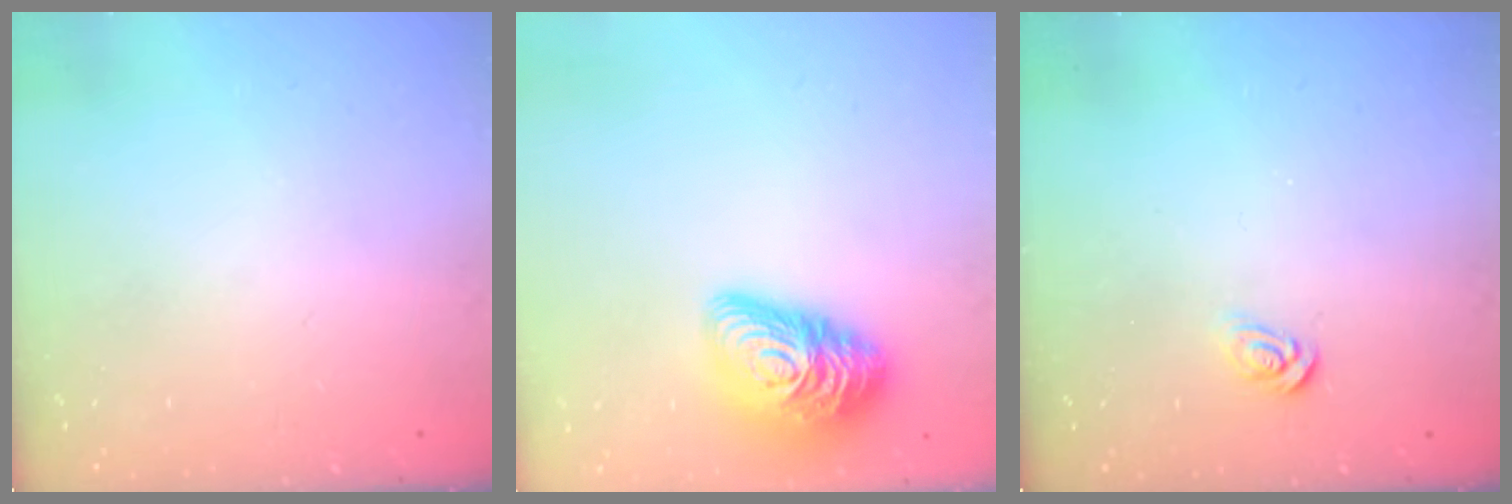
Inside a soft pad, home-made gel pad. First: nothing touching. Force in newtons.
{"total": 16.4, "press": 16.4, "slide": 0.9}
{"total": 3.8, "press": 3.8, "slide": 0.4}